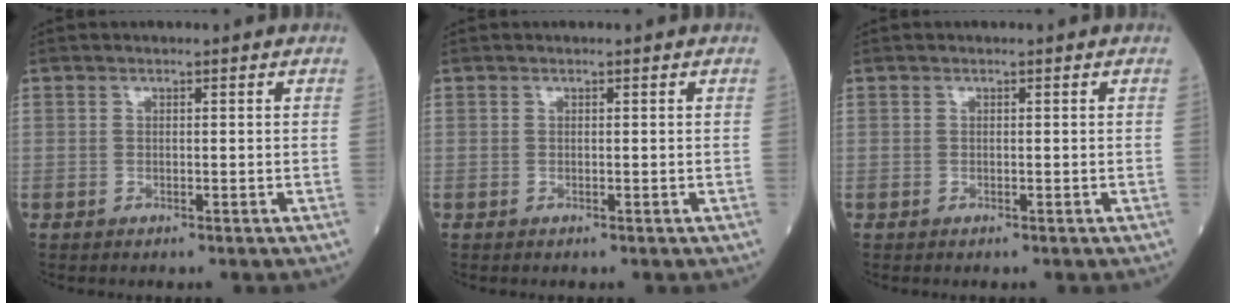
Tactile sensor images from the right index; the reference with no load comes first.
{"total": 0.0}
{"total": 0.0}